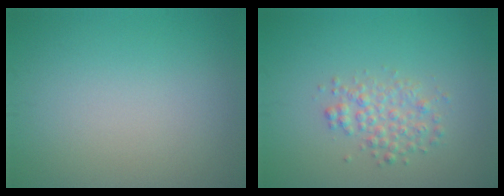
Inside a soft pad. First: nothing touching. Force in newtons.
{"total": 2.5, "press": 2.5, "slide": 0.1}